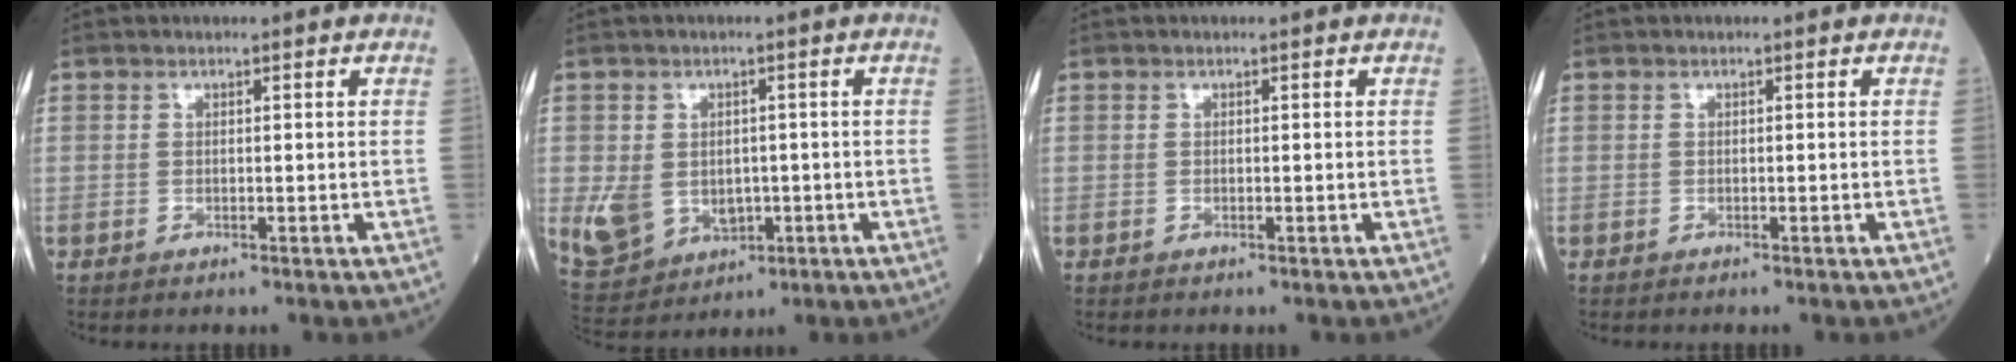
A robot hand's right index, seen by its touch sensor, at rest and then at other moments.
{"total": 8.7, "force": [-1.6, 7.0, 4.9], "torque": [-0.098, 0.009, -0.004]}
{"total": 0.0}
{"total": 0.0}